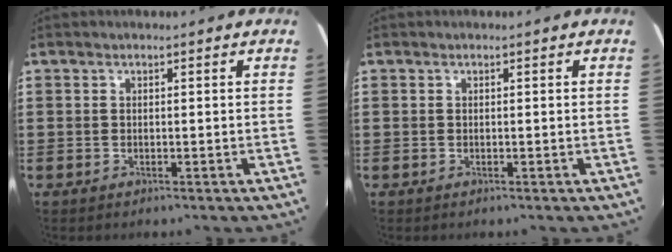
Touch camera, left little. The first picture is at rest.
{"total": 0.0}